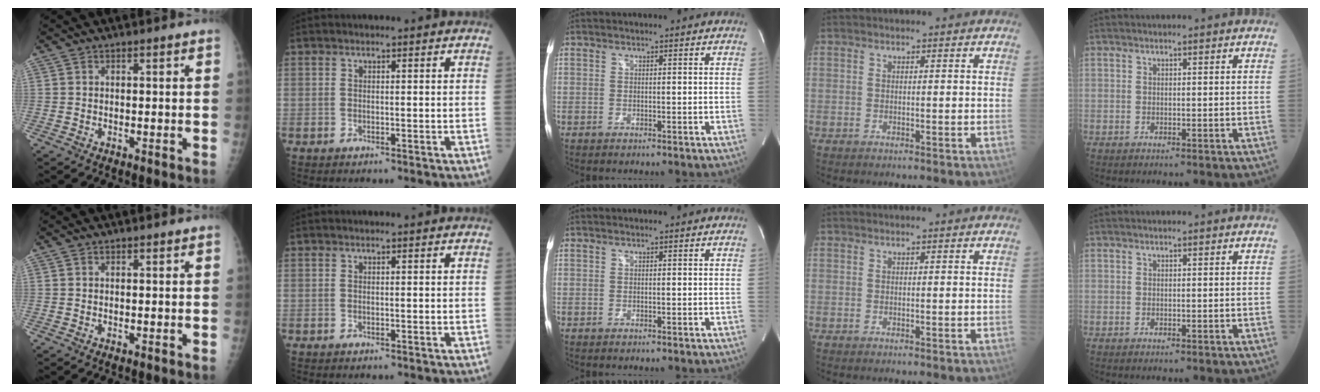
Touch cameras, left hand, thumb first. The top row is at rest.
{}